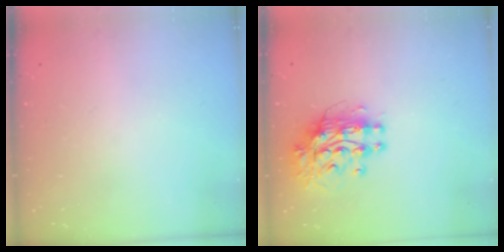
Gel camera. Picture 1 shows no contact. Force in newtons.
{"total": 10.7, "press": 10.6, "slide": 1.4}